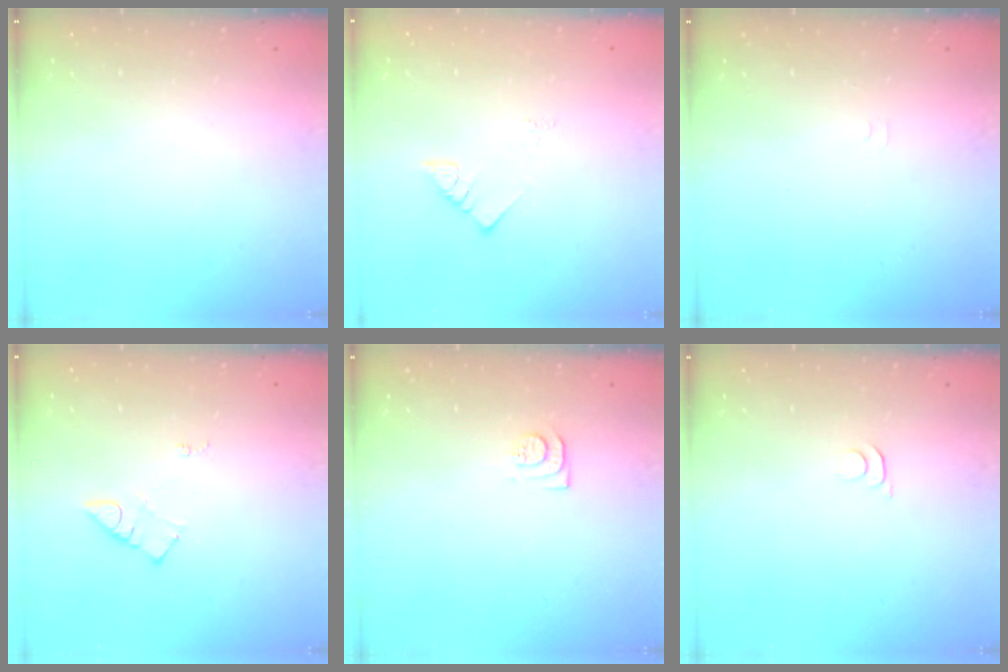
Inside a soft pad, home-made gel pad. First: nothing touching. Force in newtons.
{"total": 3.6, "press": 3.6, "slide": 0.5}
{"total": 3.4, "press": 3.3, "slide": 0.4}
{"total": 4.5, "press": 4.4, "slide": 0.7}
{"total": 8.2, "press": 8.2, "slide": 0.9}
{"total": 3.3, "press": 3.2, "slide": 0.4}